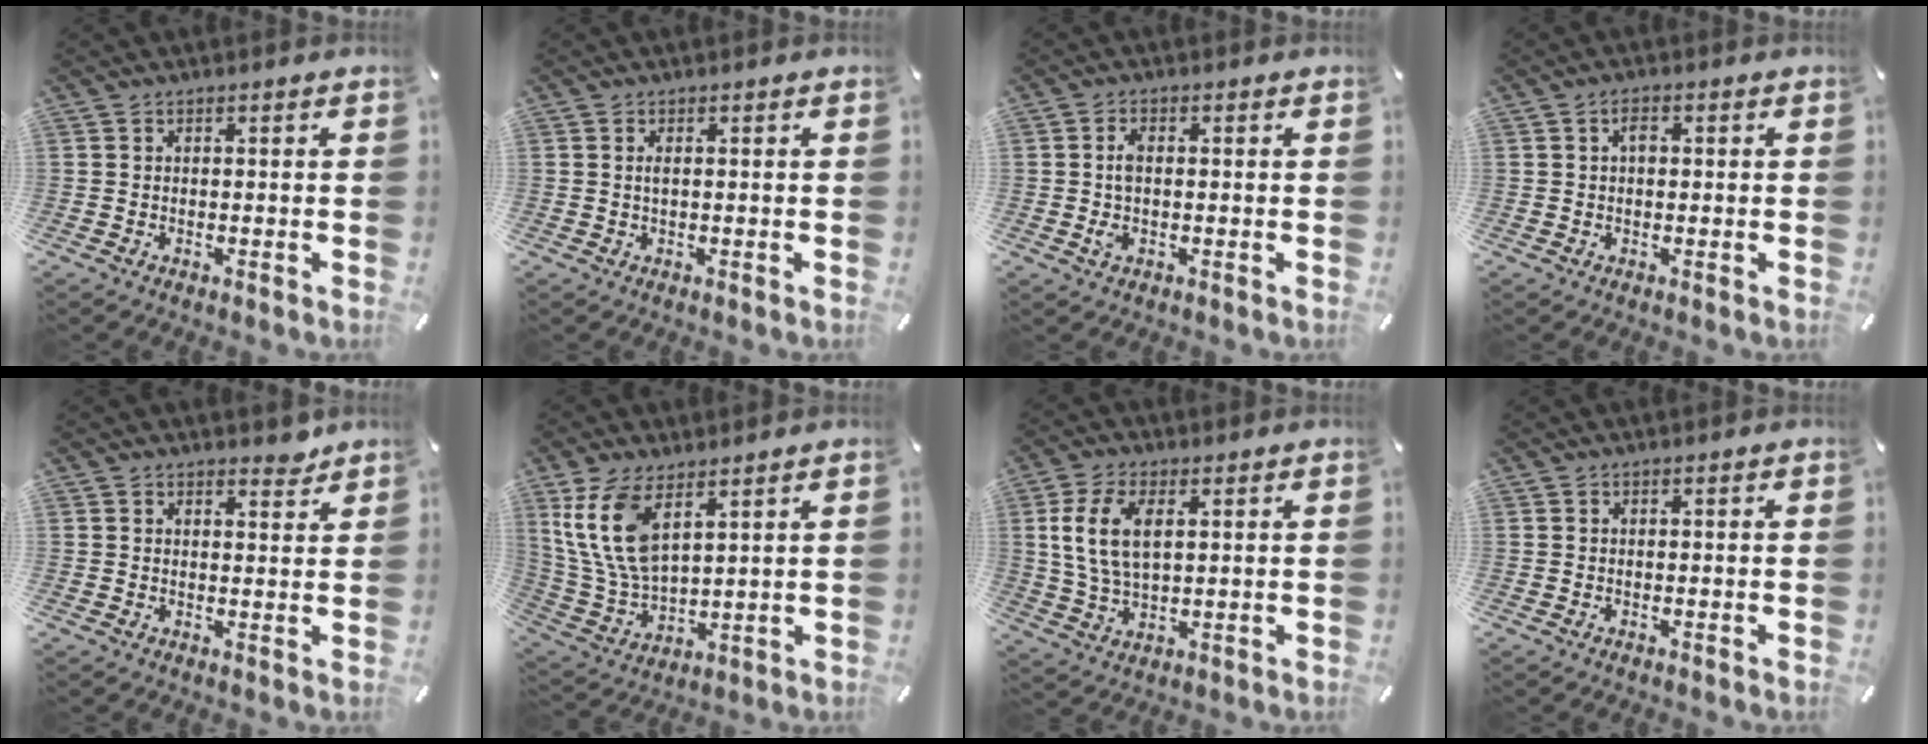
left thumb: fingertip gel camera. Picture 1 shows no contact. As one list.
[{"total": 1.1, "force": [0.3, 0.2, 1.0], "torque": [-0.020, 0.000, 0.004]}, {"total": 3.7, "force": [0.1, 2.1, 3.0], "torque": [-0.059, -0.001, -0.003]}, {"total": 2.2, "force": [0.4, 1.4, 1.7], "torque": [-0.027, 0.004, 0.004]}, {"total": 3.0, "force": [2.5, 1.6, 0.3], "torque": [0.014, -0.016, 0.044]}, {"total": 12.6, "force": [6.8, 6.1, 8.8], "torque": [-0.219, -0.033, 0.122]}, {"total": 9.6, "force": [2.8, 5.4, 7.5], "torque": [-0.177, -0.001, 0.047]}, {"total": 0.0}]